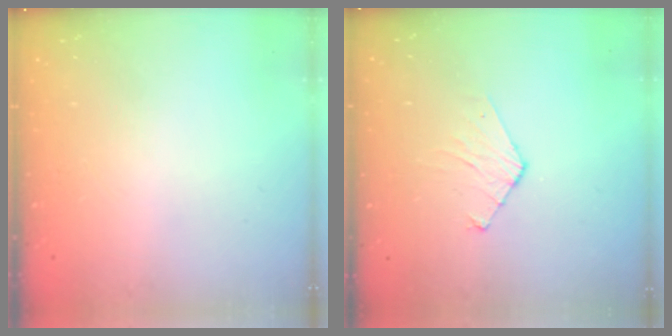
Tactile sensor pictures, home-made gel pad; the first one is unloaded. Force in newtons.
{"total": 4.2, "press": 4.2, "slide": 0.4}